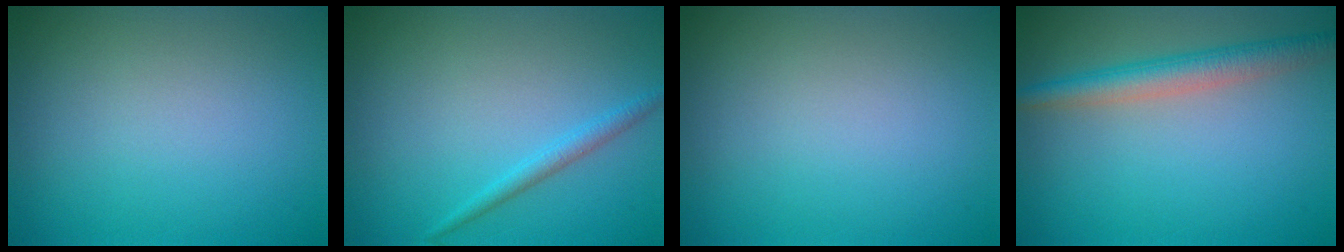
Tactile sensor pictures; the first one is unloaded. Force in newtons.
{"total": 1.5, "press": 1.5, "slide": 0.1}
{"total": 0.0}
{"total": 3.7, "press": 3.7, "slide": 0.1}